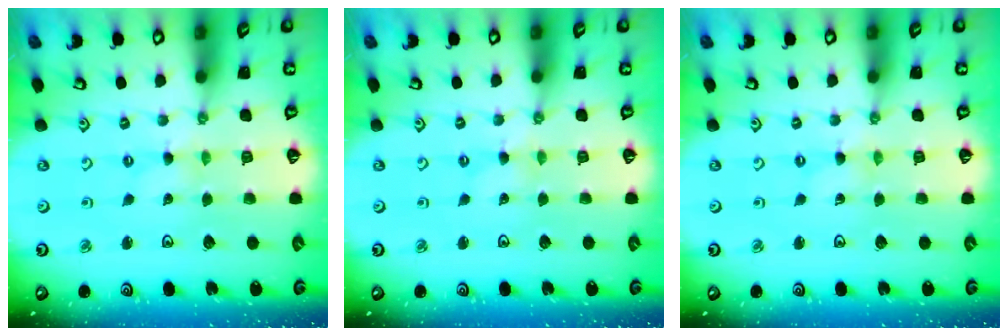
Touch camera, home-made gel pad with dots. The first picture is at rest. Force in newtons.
{"total": 0.0}
{"total": 0.0}